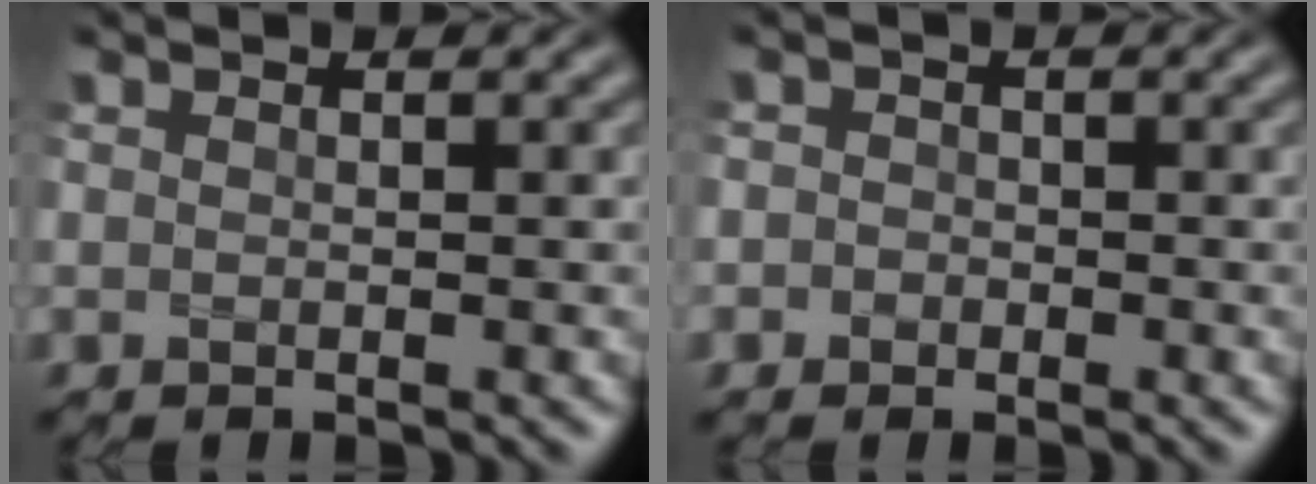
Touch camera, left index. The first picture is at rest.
{"total": 1.5, "force": [-0.2, 1.5, 0.4], "torque": [0.011, 0.003, -0.018]}